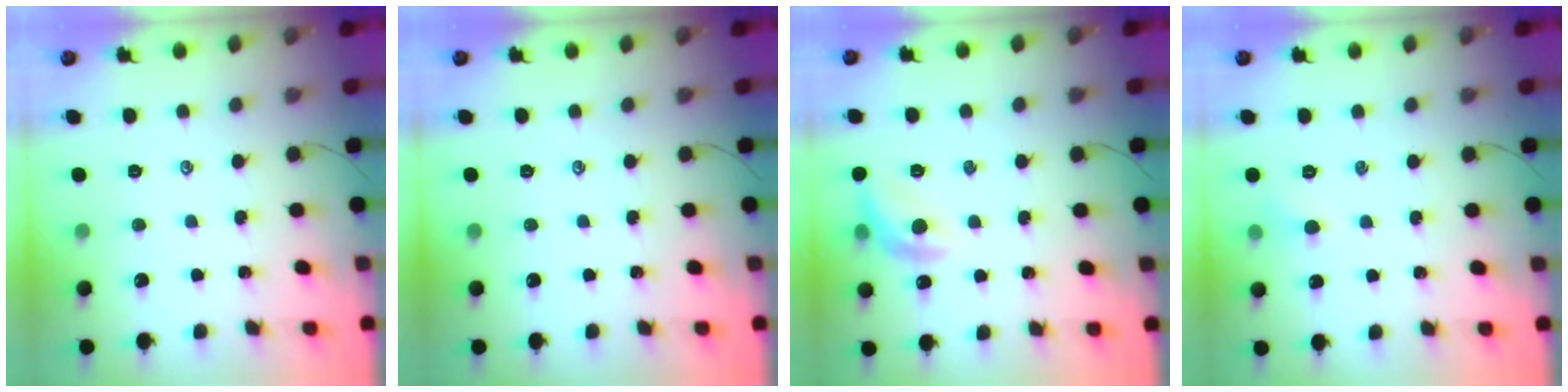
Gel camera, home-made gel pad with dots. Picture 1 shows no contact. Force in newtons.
{"total": 0.0}
{"total": 9.9, "press": 9.8, "slide": 1.1}
{"total": 4.5, "press": 4.2, "slide": 1.5}